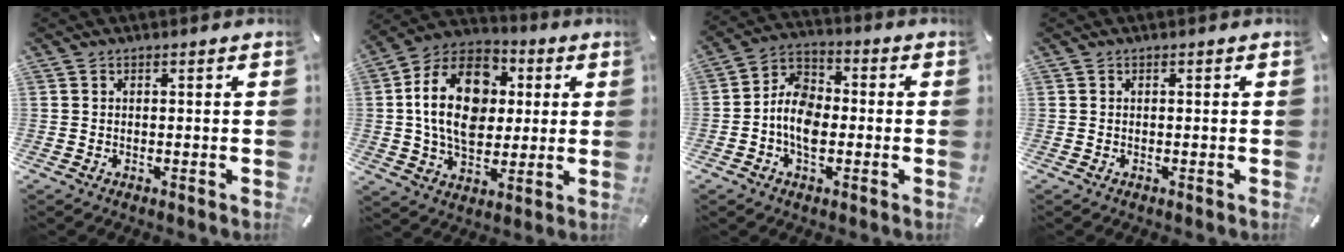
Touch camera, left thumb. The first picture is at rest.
{"total": 19.3, "force": [2.3, 14.0, 13.1], "torque": [-0.251, 0.009, 0.036]}
{"total": 8.4, "force": [-2.6, 5.7, 5.5], "torque": [-0.121, 0.018, -0.049]}
{"total": 0.0}